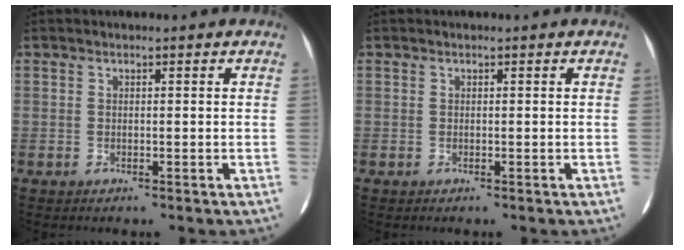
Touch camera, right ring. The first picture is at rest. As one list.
[{"total": 0.0}]